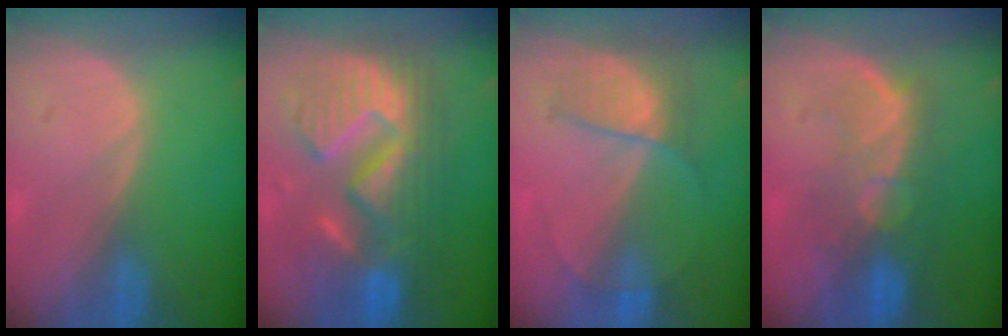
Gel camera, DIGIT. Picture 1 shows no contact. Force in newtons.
{"total": 13.1, "press": 13.0, "slide": 1.4}
{"total": 6.3, "press": 5.6, "slide": 2.8}
{"total": 9.7, "press": 8.4, "slide": 5.0}